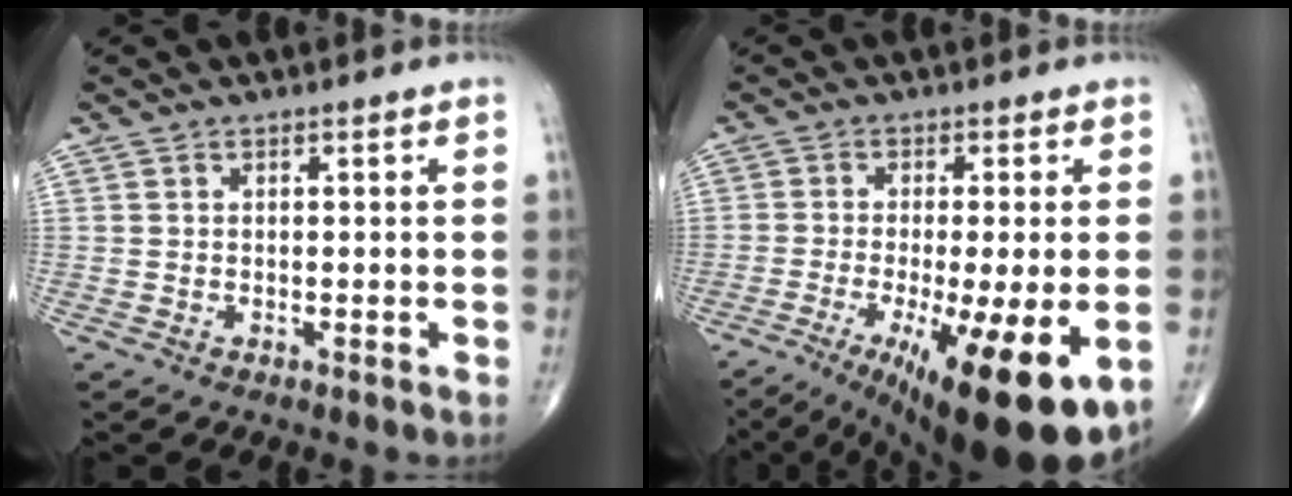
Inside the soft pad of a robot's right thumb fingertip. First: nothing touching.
{"total": 18.1, "force": [-6.8, 4.1, 16.3], "torque": [-0.222, -0.027, -0.091]}